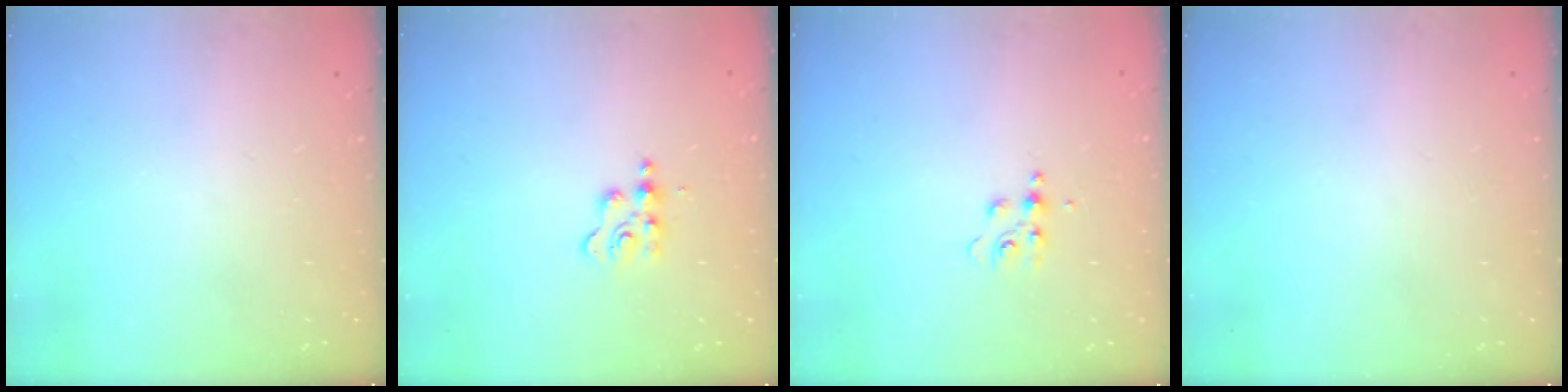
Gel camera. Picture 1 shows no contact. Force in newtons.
{"total": 3.2, "press": 3.2, "slide": 0.5}
{"total": 4.9, "press": 4.8, "slide": 0.5}
{"total": 0.0}